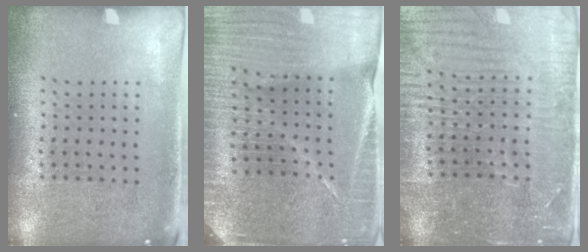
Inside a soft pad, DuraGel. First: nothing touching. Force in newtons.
{"total": 4.7, "press": 4.4, "slide": 1.8}
{"total": 4.3, "press": 4.1, "slide": 1.5}